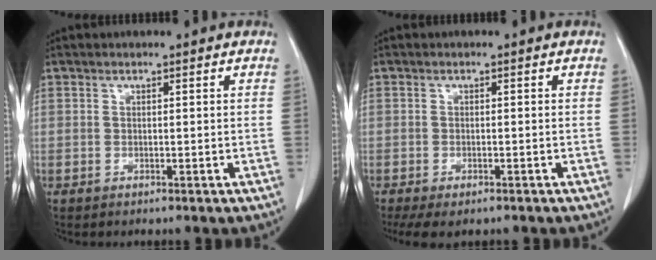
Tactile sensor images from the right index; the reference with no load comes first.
{"total": 7.3, "force": [-4.9, 3.3, 4.3], "torque": [-0.087, -0.007, -0.072]}